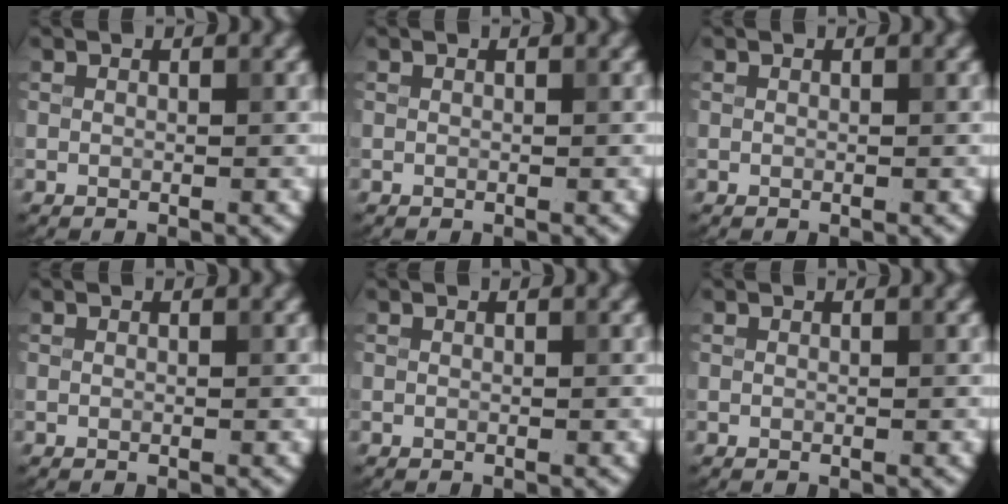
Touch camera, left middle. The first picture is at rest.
{"total": 0.0}
{"total": 0.0}
{"total": 0.0}
{"total": 0.0}
{"total": 0.0}